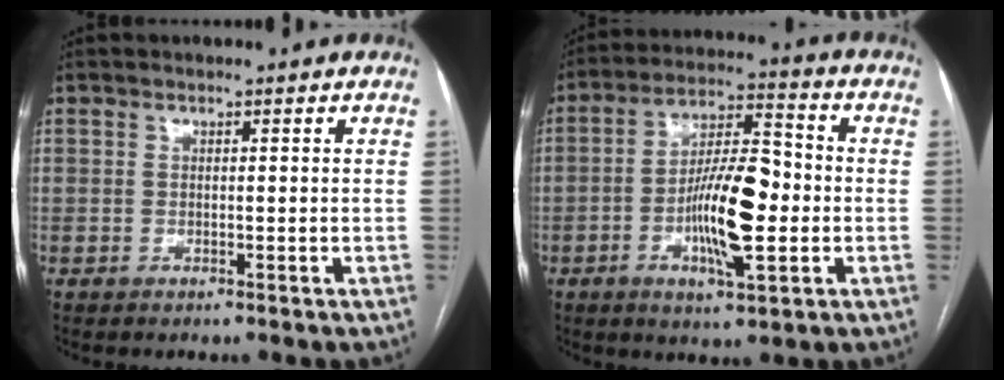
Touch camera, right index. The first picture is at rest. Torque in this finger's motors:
{"motor_torque": [2.14, 0.00, 0.36, 0.12]}